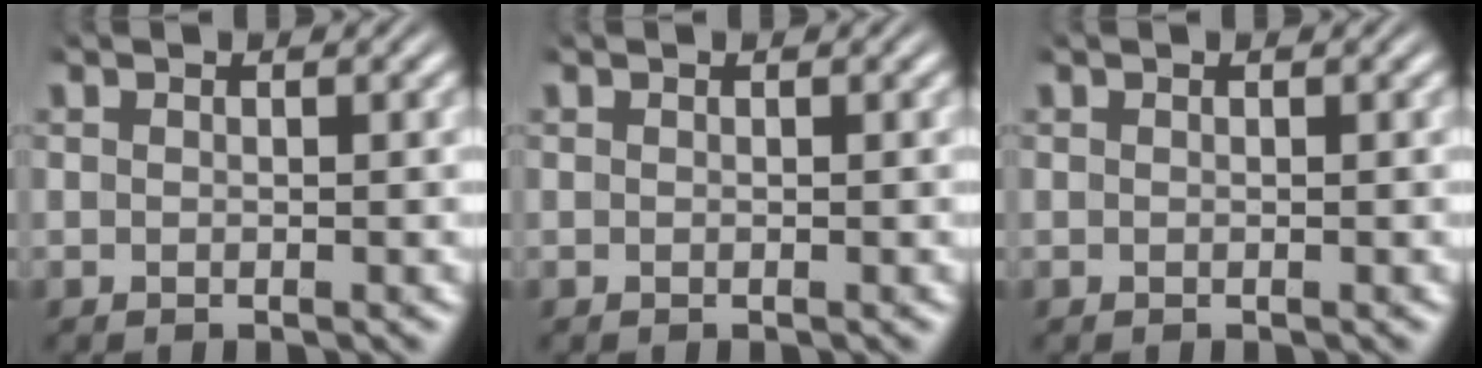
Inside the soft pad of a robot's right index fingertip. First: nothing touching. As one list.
[{"total": 0.0}, {"total": 0.0}]